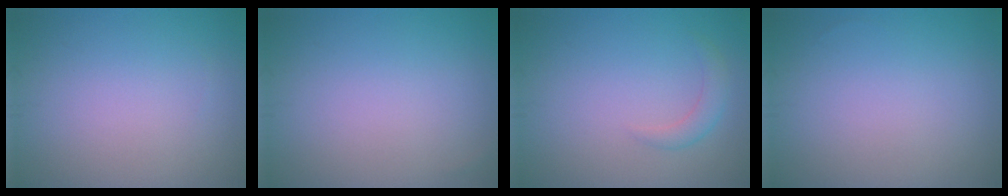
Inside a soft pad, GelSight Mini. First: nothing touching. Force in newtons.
{"total": 0.0}
{"total": 1.6, "press": 1.6, "slide": 0.1}
{"total": 0.0}